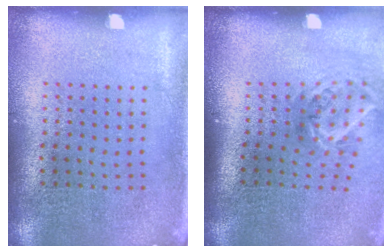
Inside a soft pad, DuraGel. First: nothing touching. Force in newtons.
{"total": 1.9, "press": 1.2, "slide": 1.5}